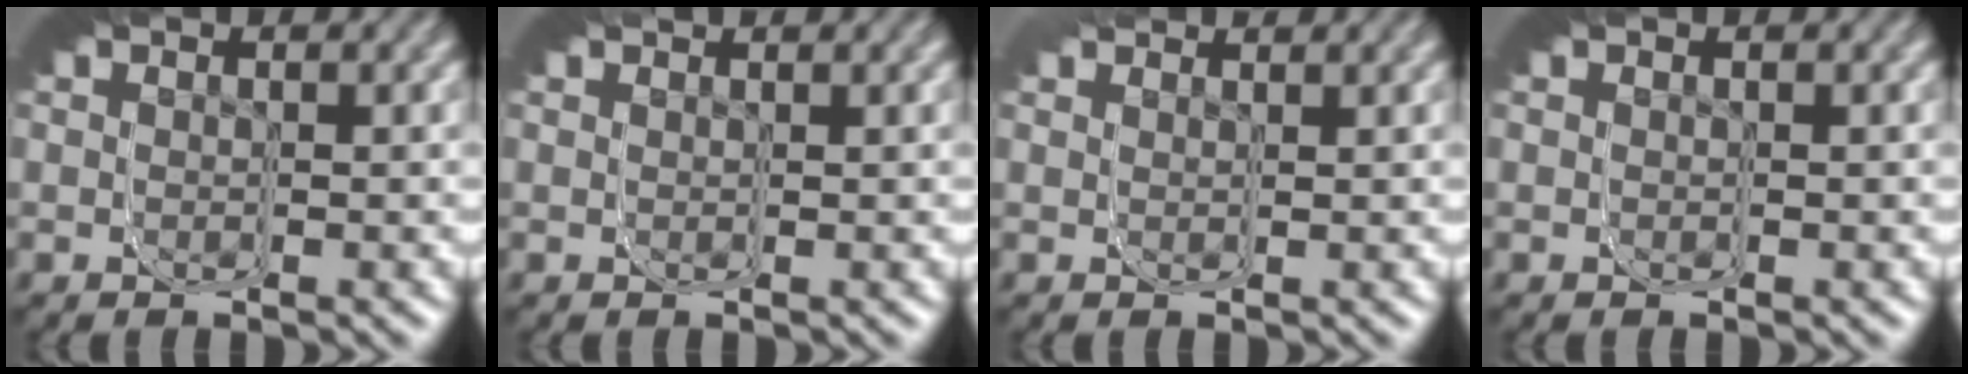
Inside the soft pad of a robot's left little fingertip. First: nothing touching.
{"total": 0.5, "force": [0.1, -0.4, -0.3], "torque": [-0.003, -0.001, 0.005]}
{"total": 1.2, "force": [0.8, 0.8, 0.5], "torque": [-0.021, 0.000, 0.014]}
{"total": 0.0}